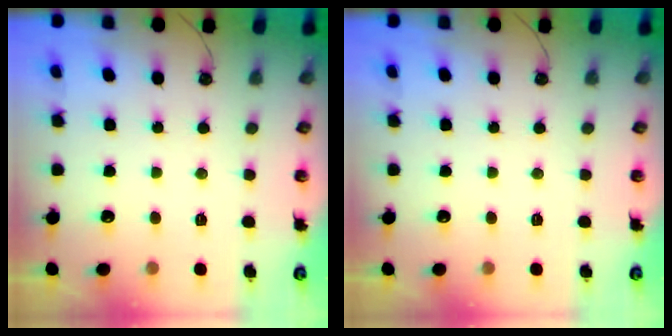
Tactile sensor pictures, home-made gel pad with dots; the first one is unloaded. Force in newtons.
{"total": 0.0}